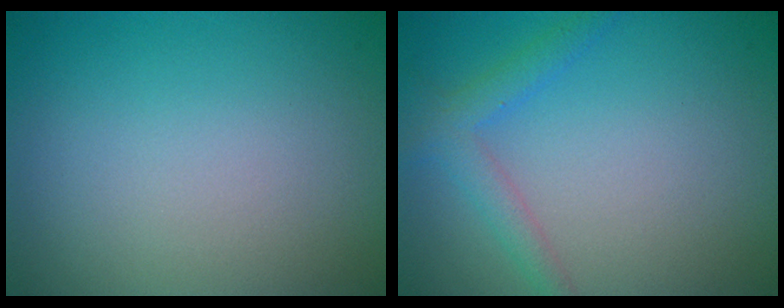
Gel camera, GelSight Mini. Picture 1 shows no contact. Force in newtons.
{"total": 2.3, "press": 2.3, "slide": 0.2}